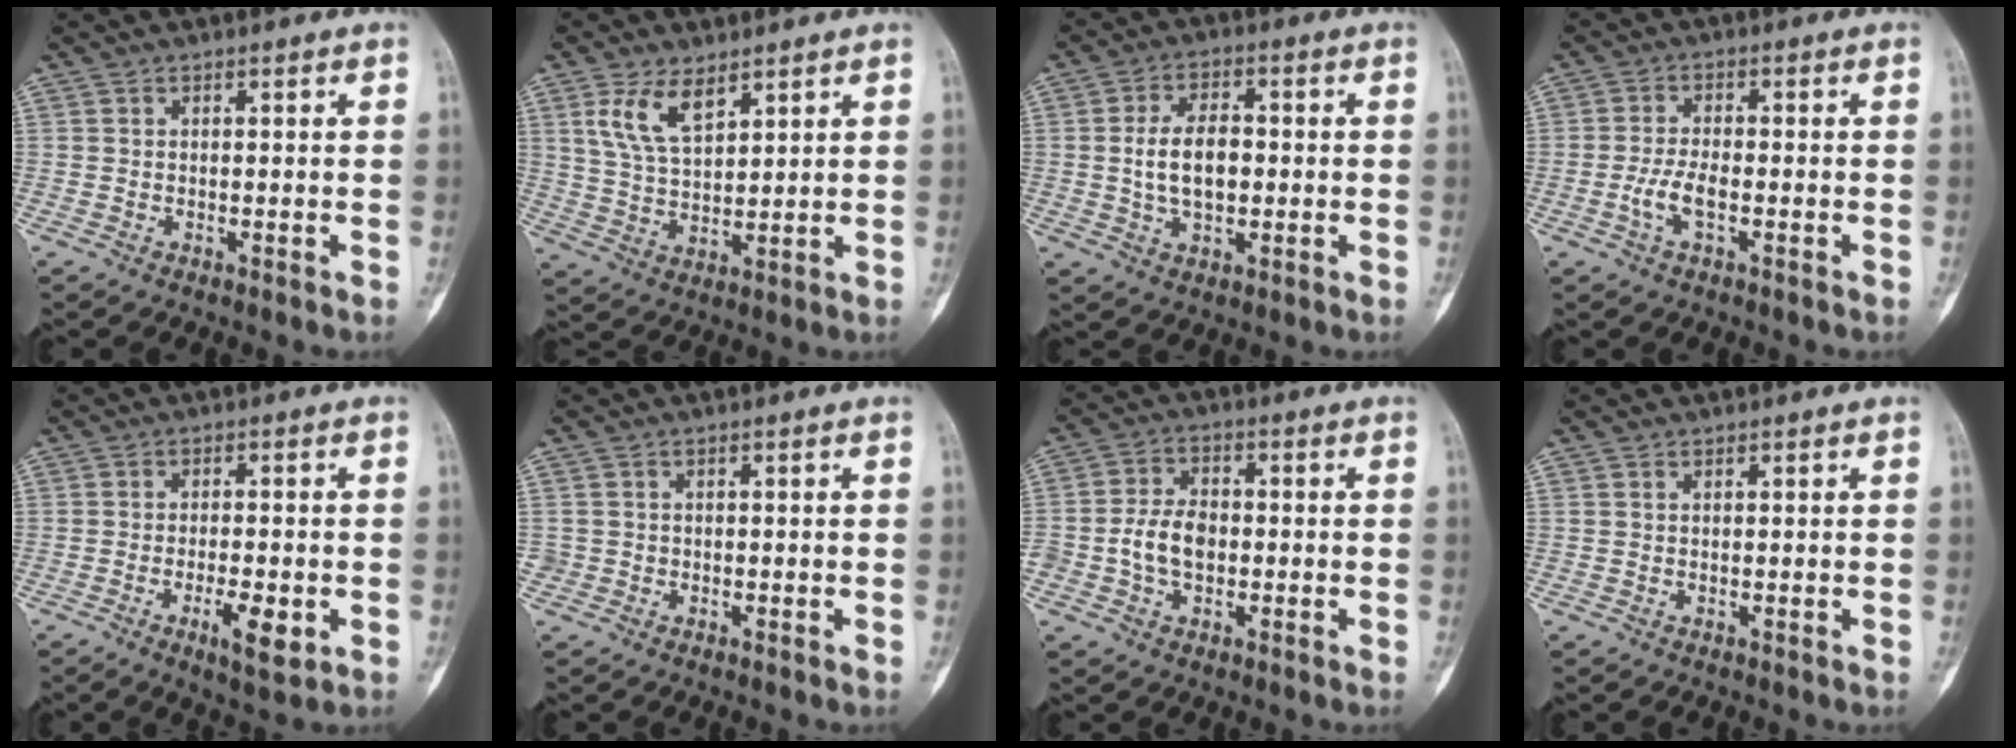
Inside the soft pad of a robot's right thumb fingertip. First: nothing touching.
{"total": 8.2, "force": [4.6, 3.8, 5.6], "torque": [-0.100, -0.019, 0.098]}
{"total": 8.4, "force": [-0.3, 4.8, 6.8], "torque": [-0.118, 0.010, -0.006]}
{"total": 4.4, "force": [-1.5, 1.7, 3.7], "torque": [-0.081, 0.012, -0.029]}
{"total": 6.2, "force": [-2.3, 1.9, 5.4], "torque": [-0.083, -0.001, -0.032]}
{"total": 1.3, "force": [-0.5, 1.2, 0.0], "torque": [0.005, 0.007, -0.014]}
{"total": 7.2, "force": [-1.4, 4.9, 5.1], "torque": [-0.086, 0.020, -0.030]}
{"total": 0.0}